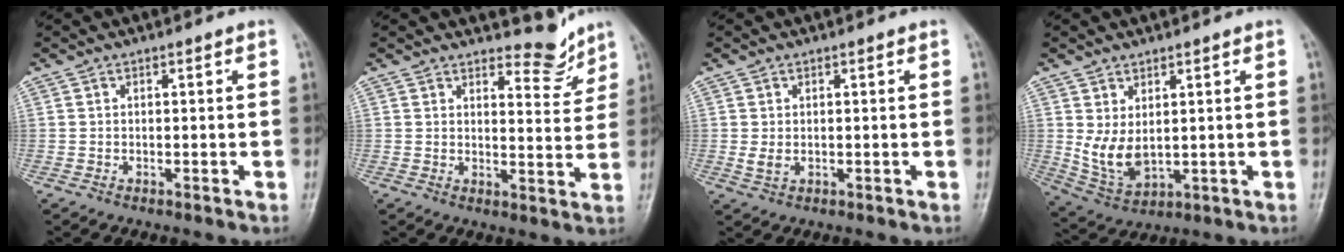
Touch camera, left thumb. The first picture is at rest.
{"total": 5.5, "force": [5.0, 1.9, 1.4], "torque": [0.001, -0.049, 0.069]}
{"total": 2.4, "force": [0.0, 1.6, 1.8], "torque": [-0.036, -0.004, 0.003]}
{"total": 7.2, "force": [1.1, 4.3, 5.6], "torque": [-0.099, -0.013, 0.042]}